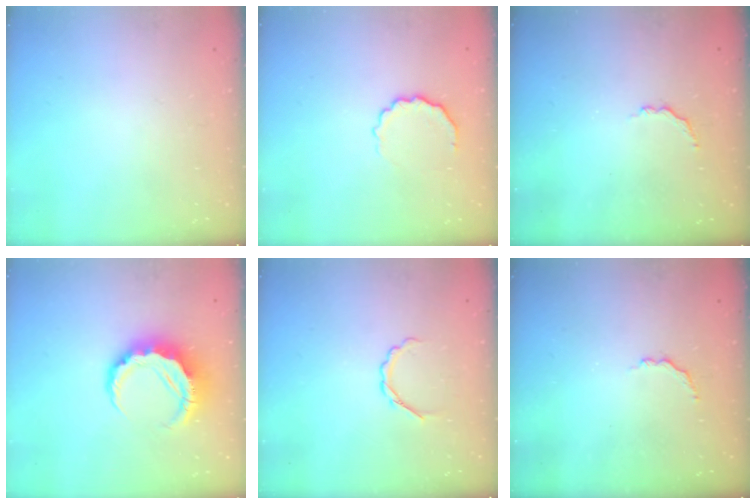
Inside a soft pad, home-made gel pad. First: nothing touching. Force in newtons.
{"total": 6.6, "press": 6.5, "slide": 1.3}
{"total": 2.6, "press": 2.4, "slide": 1.0}
{"total": 9.1, "press": 9.0, "slide": 1.6}
{"total": 3.0, "press": 2.8, "slide": 0.9}
{"total": 2.6, "press": 2.4, "slide": 1.0}